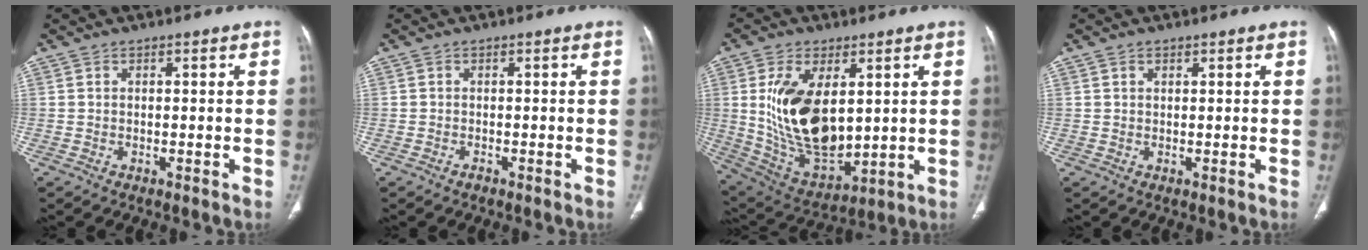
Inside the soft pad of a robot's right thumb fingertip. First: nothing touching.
{"total": 0.6, "force": [-0.5, 0.4, 0.2], "torque": [-0.003, 0.000, -0.011]}
{"total": 18.6, "force": [3.1, 10.1, 15.3], "torque": [-0.267, -0.022, 0.080]}
{"total": 0.8, "force": [0.5, 0.5, 0.4], "torque": [-0.005, -0.002, 0.007]}